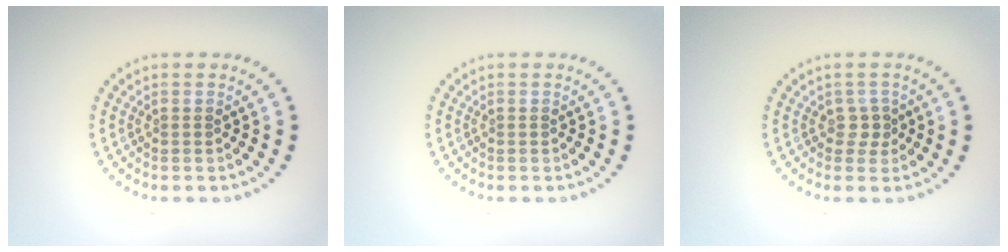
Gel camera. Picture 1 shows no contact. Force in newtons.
{"total": 0.0}
{"total": 1.1, "press": 0.9, "slide": 0.7}